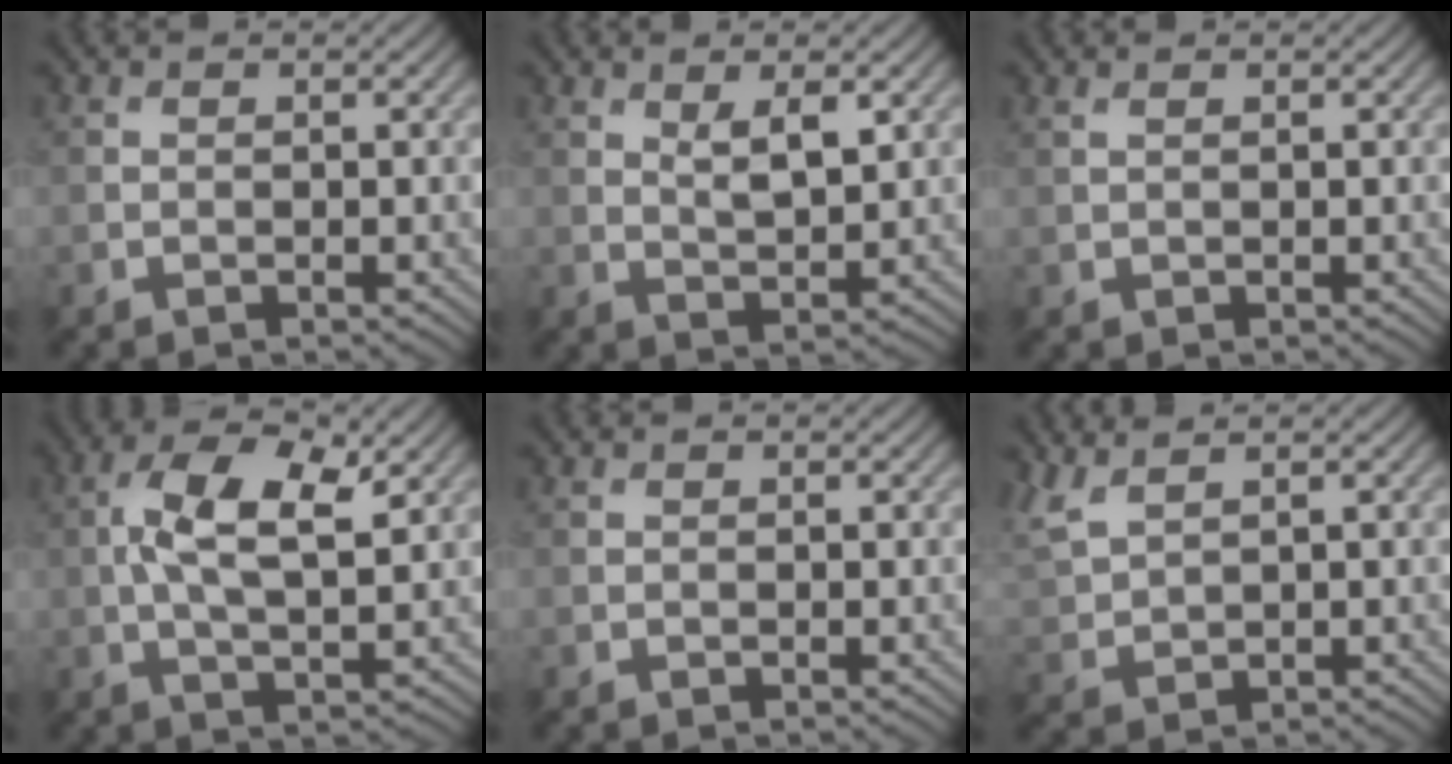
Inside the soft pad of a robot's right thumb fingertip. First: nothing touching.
{"total": 3.9, "force": [1.9, 1.2, 3.1], "torque": [-0.065, -0.005, 0.037]}
{"total": 0.7, "force": [0.6, 0.0, 0.4], "torque": [-0.013, 0.004, 0.010]}
{"total": 8.2, "force": [1.5, 3.4, 7.3], "torque": [-0.147, 0.010, 0.023]}
{"total": 0.0}
{"total": 4.2, "force": [3.1, 1.3, 2.5], "torque": [-0.079, 0.012, 0.071]}